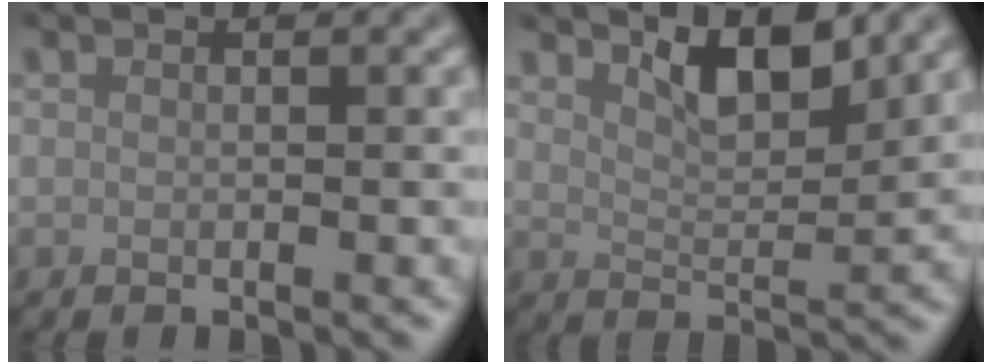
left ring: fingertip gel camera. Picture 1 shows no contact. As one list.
[{"total": 4.3, "force": [3.0, 1.3, 2.8], "torque": [-0.053, -0.005, 0.049]}]